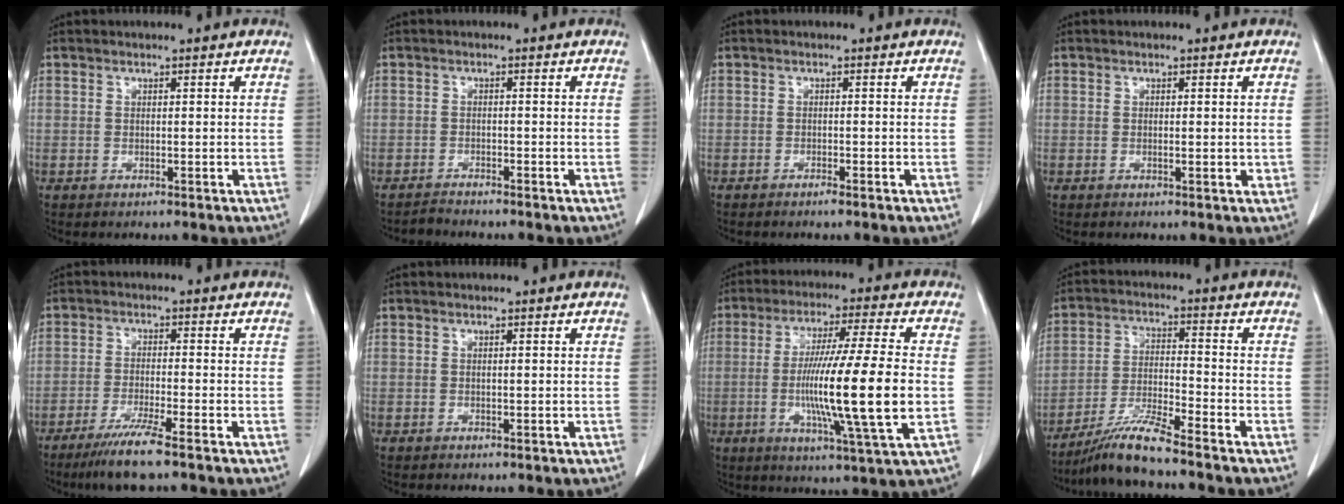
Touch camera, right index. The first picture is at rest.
{"total": 1.6, "force": [-1.5, -0.3, -0.2], "torque": [0.001, -0.008, -0.028]}
{"total": 0.8, "force": [-0.7, 0.0, 0.4], "torque": [-0.010, -0.001, -0.011]}
{"total": 1.4, "force": [-0.1, 0.5, 1.2], "torque": [-0.019, -0.002, 0.001]}
{"total": 6.4, "force": [-4.6, -0.7, 4.3], "torque": [-0.082, -0.019, -0.088]}
{"total": 0.0}
{"total": 16.7, "force": [-2.1, -0.5, 16.6], "torque": [-0.295, -0.015, -0.043]}
{"total": 7.9, "force": [-6.7, -1.0, 4.0], "torque": [-0.082, -0.022, -0.129]}